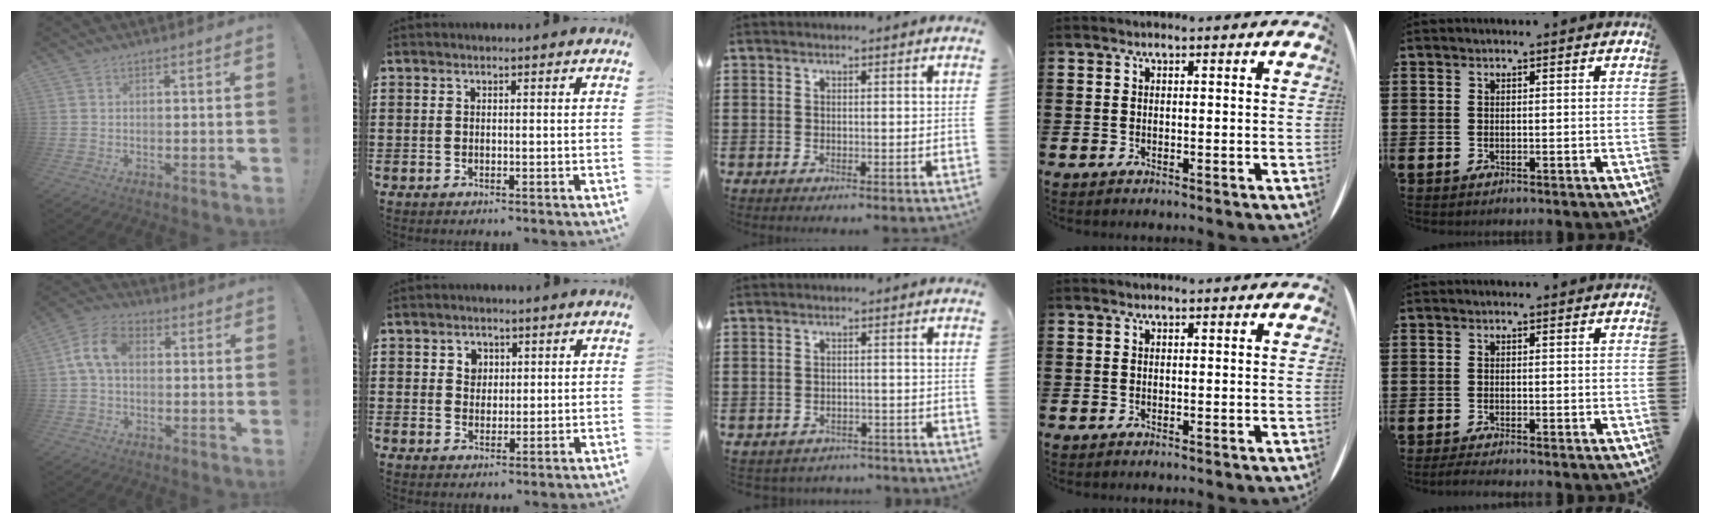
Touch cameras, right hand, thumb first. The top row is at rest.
{"thumb": {"total": 9.8, "force": [1.4, 6.6, 7.1], "torque": [-0.137, 0.019, 0.030]}, "index": {"total": 2.4, "force": [1.0, 2.0, 0.7], "torque": [-0.022, 0.010, 0.017]}, "middle": {"total": 2.1, "force": [-2.1, 0.2, -0.3], "torque": [-0.012, -0.001, -0.046]}, "little": {"total": 1.1, "force": [-0.8, 0.1, 0.7], "torque": [-0.012, -0.001, -0.015]}}